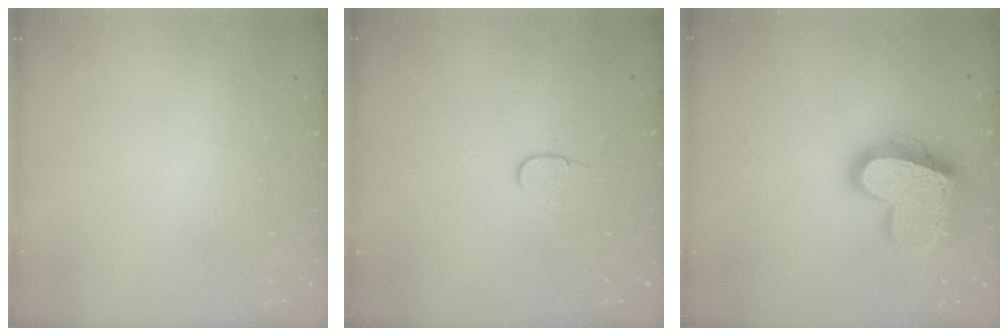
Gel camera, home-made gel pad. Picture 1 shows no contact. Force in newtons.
{"total": 6.1, "press": 6.0, "slide": 0.5}
{"total": 19.6, "press": 19.6, "slide": 1.5}